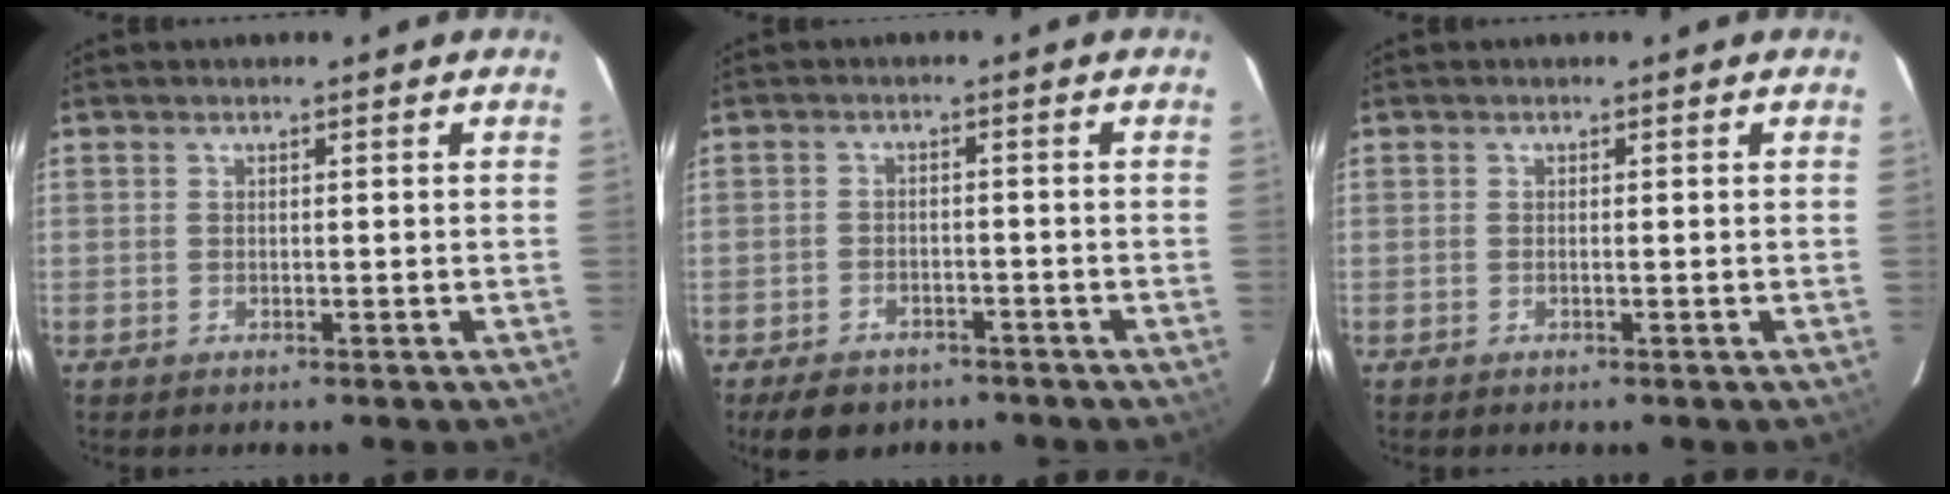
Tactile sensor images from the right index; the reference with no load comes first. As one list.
[{"total": 6.9, "force": [-5.1, 3.9, 2.4], "torque": [-0.061, 0.005, -0.069]}, {"total": 0.0}]